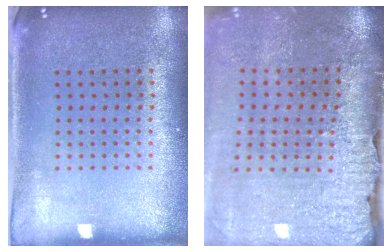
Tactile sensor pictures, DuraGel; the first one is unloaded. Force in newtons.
{"total": 4.0, "press": 3.4, "slide": 2.1}